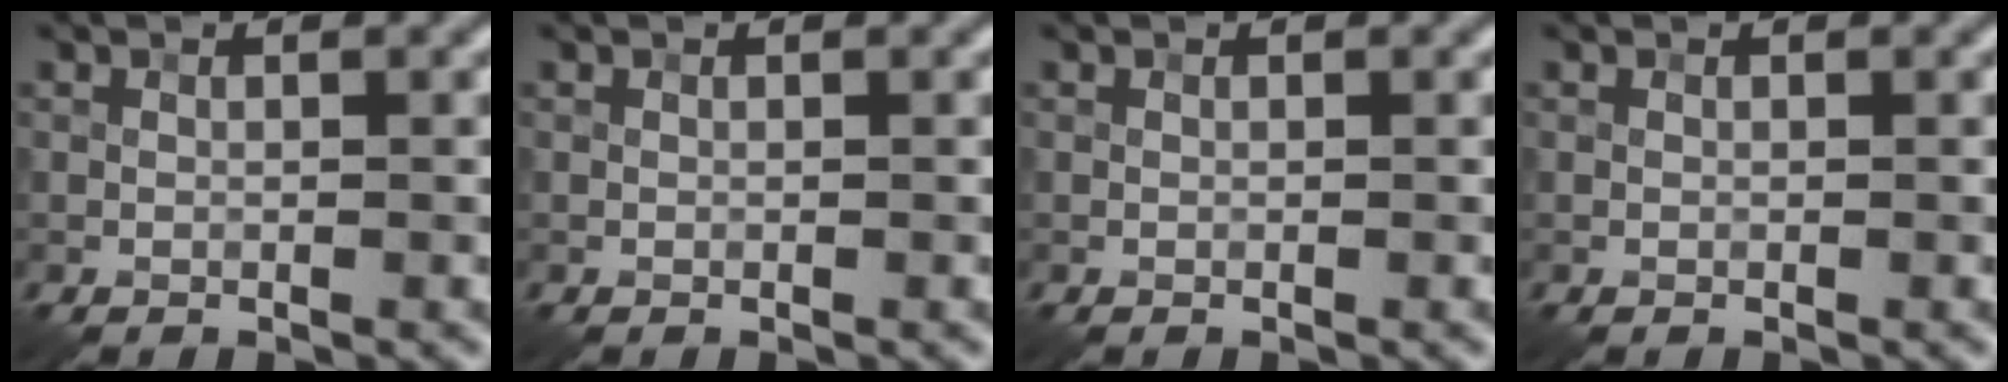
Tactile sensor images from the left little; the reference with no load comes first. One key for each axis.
{"total": 0.0}
{"total": 0.0}
{"total": 0.0}